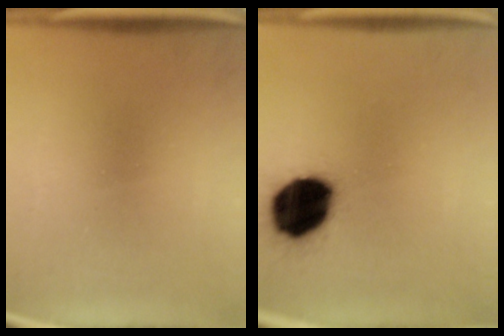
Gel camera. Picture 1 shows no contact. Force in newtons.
{"total": 19.8}